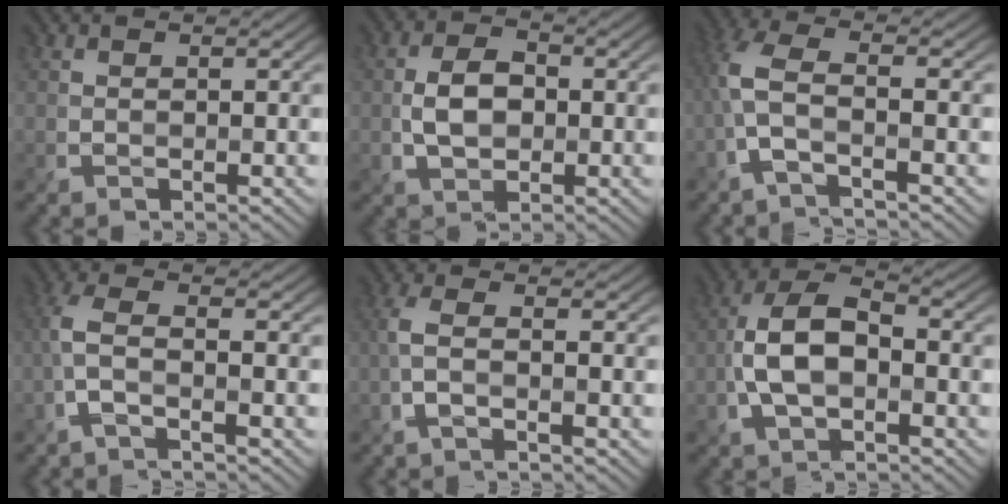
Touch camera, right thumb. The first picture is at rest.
{"total": 4.5, "force": [-0.6, 3.0, 3.3], "torque": [-0.068, 0.000, -0.012]}
{"total": 4.8, "force": [-1.7, 1.3, 4.2], "torque": [-0.103, 0.009, -0.050]}
{"total": 3.6, "force": [-1.6, 0.9, 3.2], "torque": [-0.077, 0.006, -0.044]}
{"total": 2.7, "force": [-1.0, 0.6, 2.5], "torque": [-0.061, 0.003, -0.030]}
{"total": 8.2, "force": [-1.9, 4.5, 6.5], "torque": [-0.143, 0.012, -0.043]}